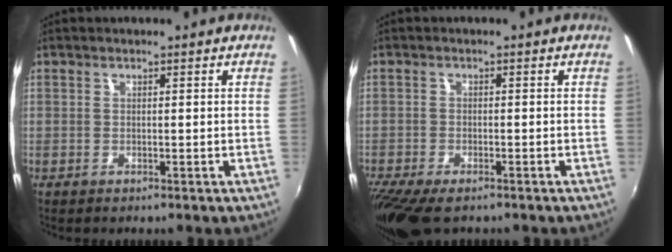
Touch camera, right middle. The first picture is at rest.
{"total": 9.7, "force": [-7.3, 3.2, 5.6], "torque": [-0.135, -0.046, -0.131]}